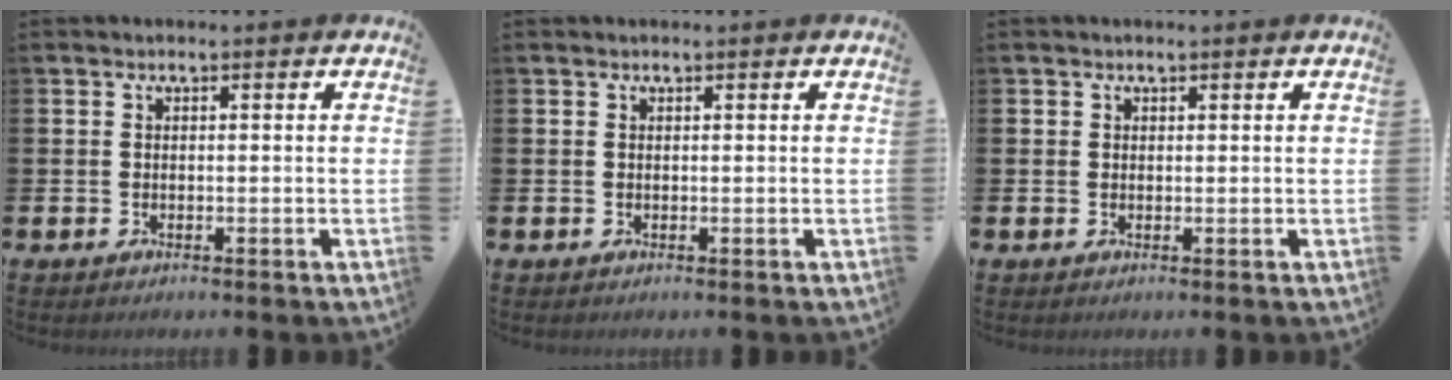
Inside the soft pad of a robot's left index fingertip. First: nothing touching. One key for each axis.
{"total": 0.0}
{"total": 0.7, "fx": 0.5, "fy": 0.5, "fz": 0.0, "tx": 0.009, "ty": 0.001, "tz": 0.006}